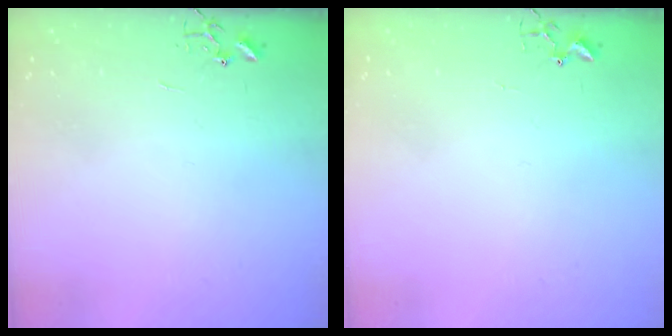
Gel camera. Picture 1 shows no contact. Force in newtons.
{"total": 3.3, "press": 3.3, "slide": 0.5}